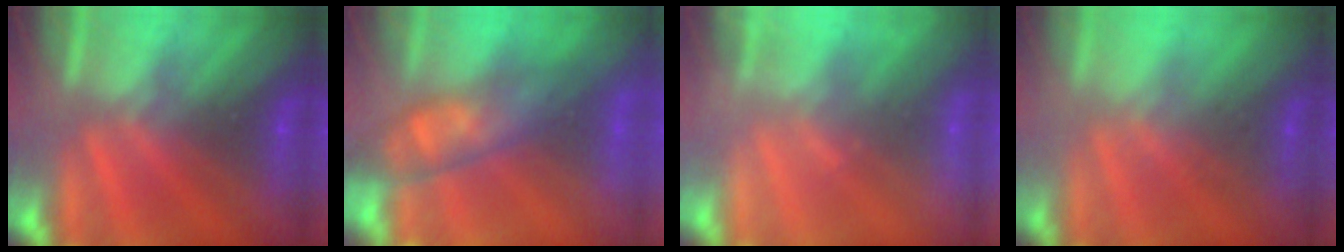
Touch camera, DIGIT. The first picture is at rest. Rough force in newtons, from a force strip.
{"total": 4.4}
{"total": 2.2}
{"total": 2.3}